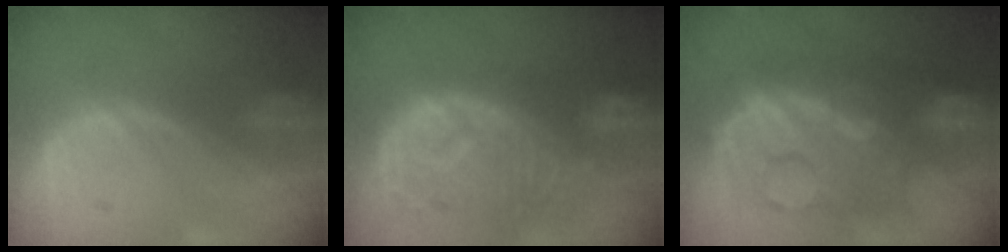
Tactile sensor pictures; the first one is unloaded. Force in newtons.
{"total": 11.3, "press": 9.9, "slide": 5.5}
{"total": 11.9, "press": 11.8, "slide": 1.3}